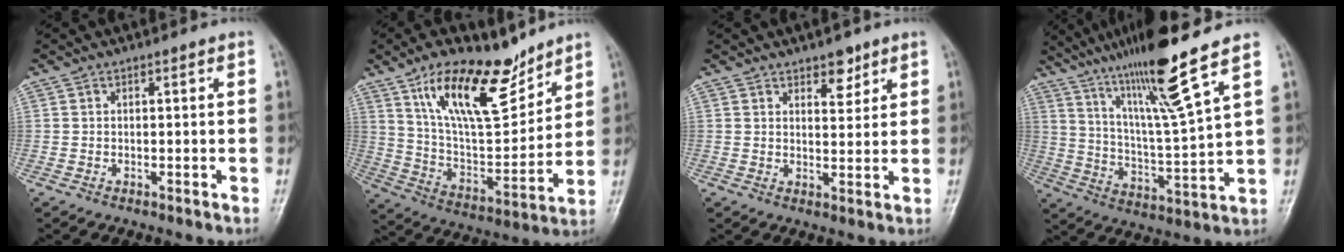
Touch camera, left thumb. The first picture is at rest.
{"total": 19.2, "force": [12.1, 7.9, 12.7], "torque": [-0.172, -0.069, 0.223]}
{"total": 4.1, "force": [2.8, 2.1, 2.2], "torque": [-0.008, -0.017, 0.041]}
{"total": 16.9, "force": [11.3, 0.0, 12.5], "torque": [-0.213, -0.056, 0.200]}